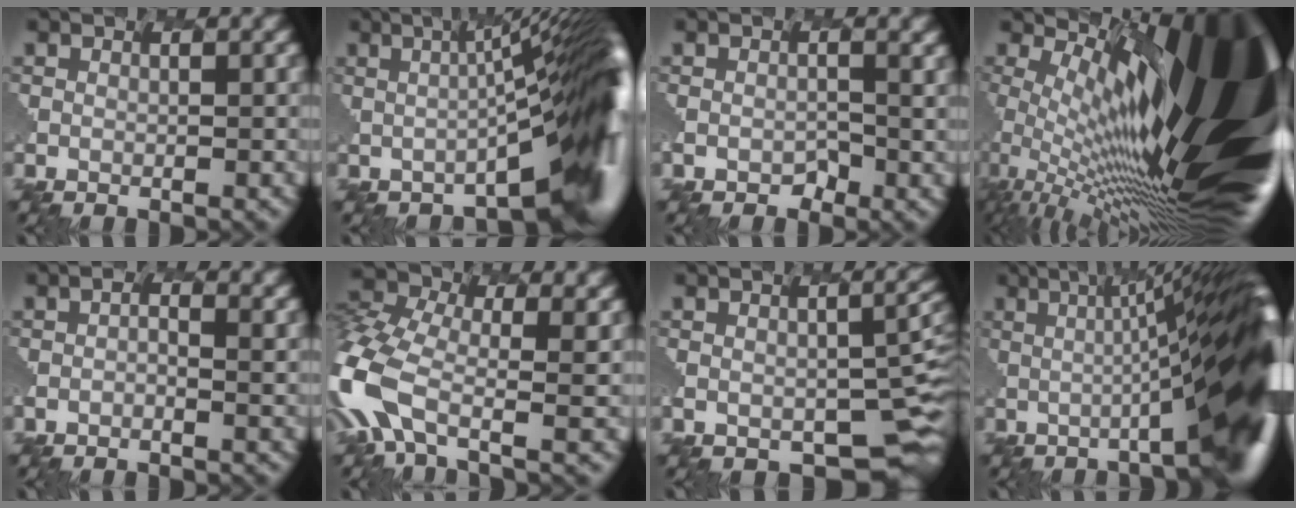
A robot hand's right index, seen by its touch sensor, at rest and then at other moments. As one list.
[{"total": 10.6, "force": [-0.7, 2.3, 10.4], "torque": [-0.112, 0.017, -0.027]}, {"total": 2.1, "force": [-0.5, -0.4, -2.0], "torque": [0.010, 0.004, -0.026]}, {"total": 18.2, "force": [4.0, 4.5, 17.2], "torque": [-0.221, 0.009, 0.051]}, {"total": 0.7, "force": [-0.4, -0.3, -0.5], "torque": [-0.006, 0.001, -0.020]}, {"total": 6.3, "force": [-2.4, 3.3, 4.7], "torque": [-0.158, -0.003, -0.077]}, {"total": 7.4, "force": [-2.1, 4.3, 5.6], "torque": [-0.073, -0.030, -0.019]}, {"total": 13.7, "force": [0.5, 2.5, 13.4], "torque": [-0.116, 0.031, -0.012]}]